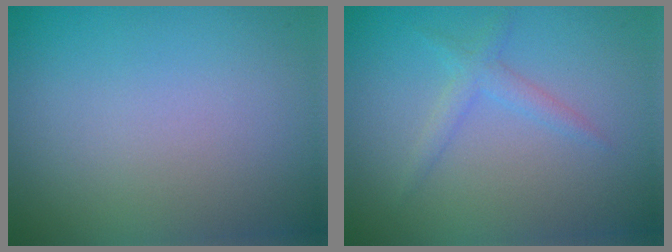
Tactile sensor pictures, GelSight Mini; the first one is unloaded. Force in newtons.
{"total": 1.6, "press": 1.6, "slide": 0.1}